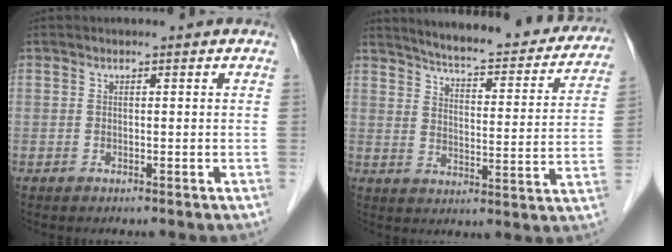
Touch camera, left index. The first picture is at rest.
{"total": 23.8, "force": [21.4, 4.0, 9.6], "torque": [-0.130, -0.039, 0.262]}